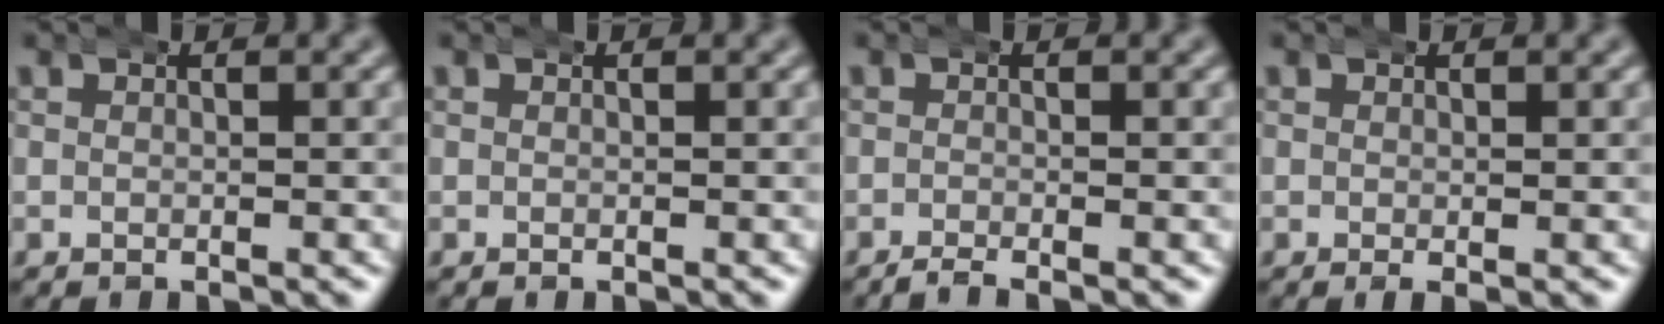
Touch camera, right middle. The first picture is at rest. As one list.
[{"total": 0.0}, {"total": 1.6, "force": [-1.5, 0.1, 0.6], "torque": [-0.012, -0.004, -0.026]}, {"total": 0.7, "force": [-0.1, 0.2, 0.6], "torque": [-0.009, 0.000, -0.001]}]